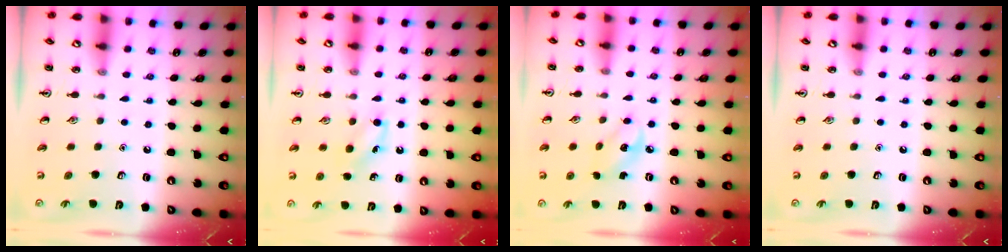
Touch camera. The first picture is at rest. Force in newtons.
{"total": 5.2, "press": 5.0, "slide": 1.3}
{"total": 3.0, "press": 2.9, "slide": 0.8}
{"total": 0.0}